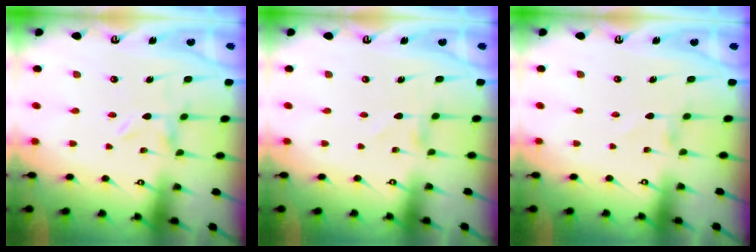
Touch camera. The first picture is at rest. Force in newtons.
{"total": 0.7, "press": 0.7, "slide": 0.1}
{"total": 0.0}